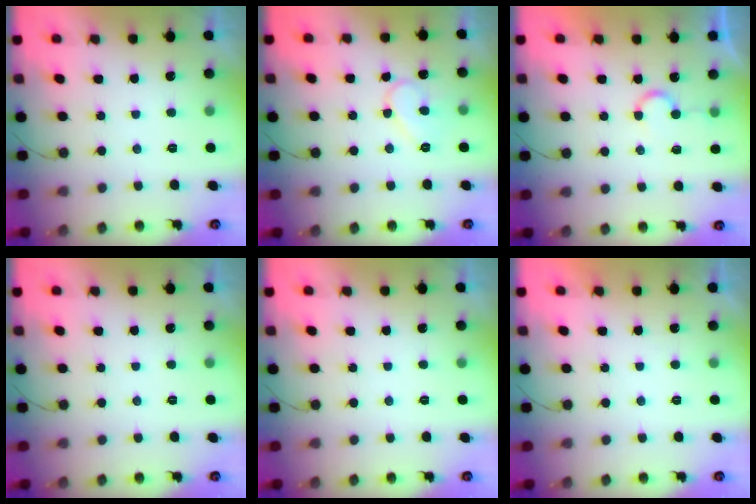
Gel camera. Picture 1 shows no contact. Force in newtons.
{"total": 7.4, "press": 7.3, "slide": 0.7}
{"total": 5.4, "press": 5.3, "slide": 0.6}
{"total": 0.0}
{"total": 0.0}
{"total": 1.8, "press": 1.7, "slide": 0.1}